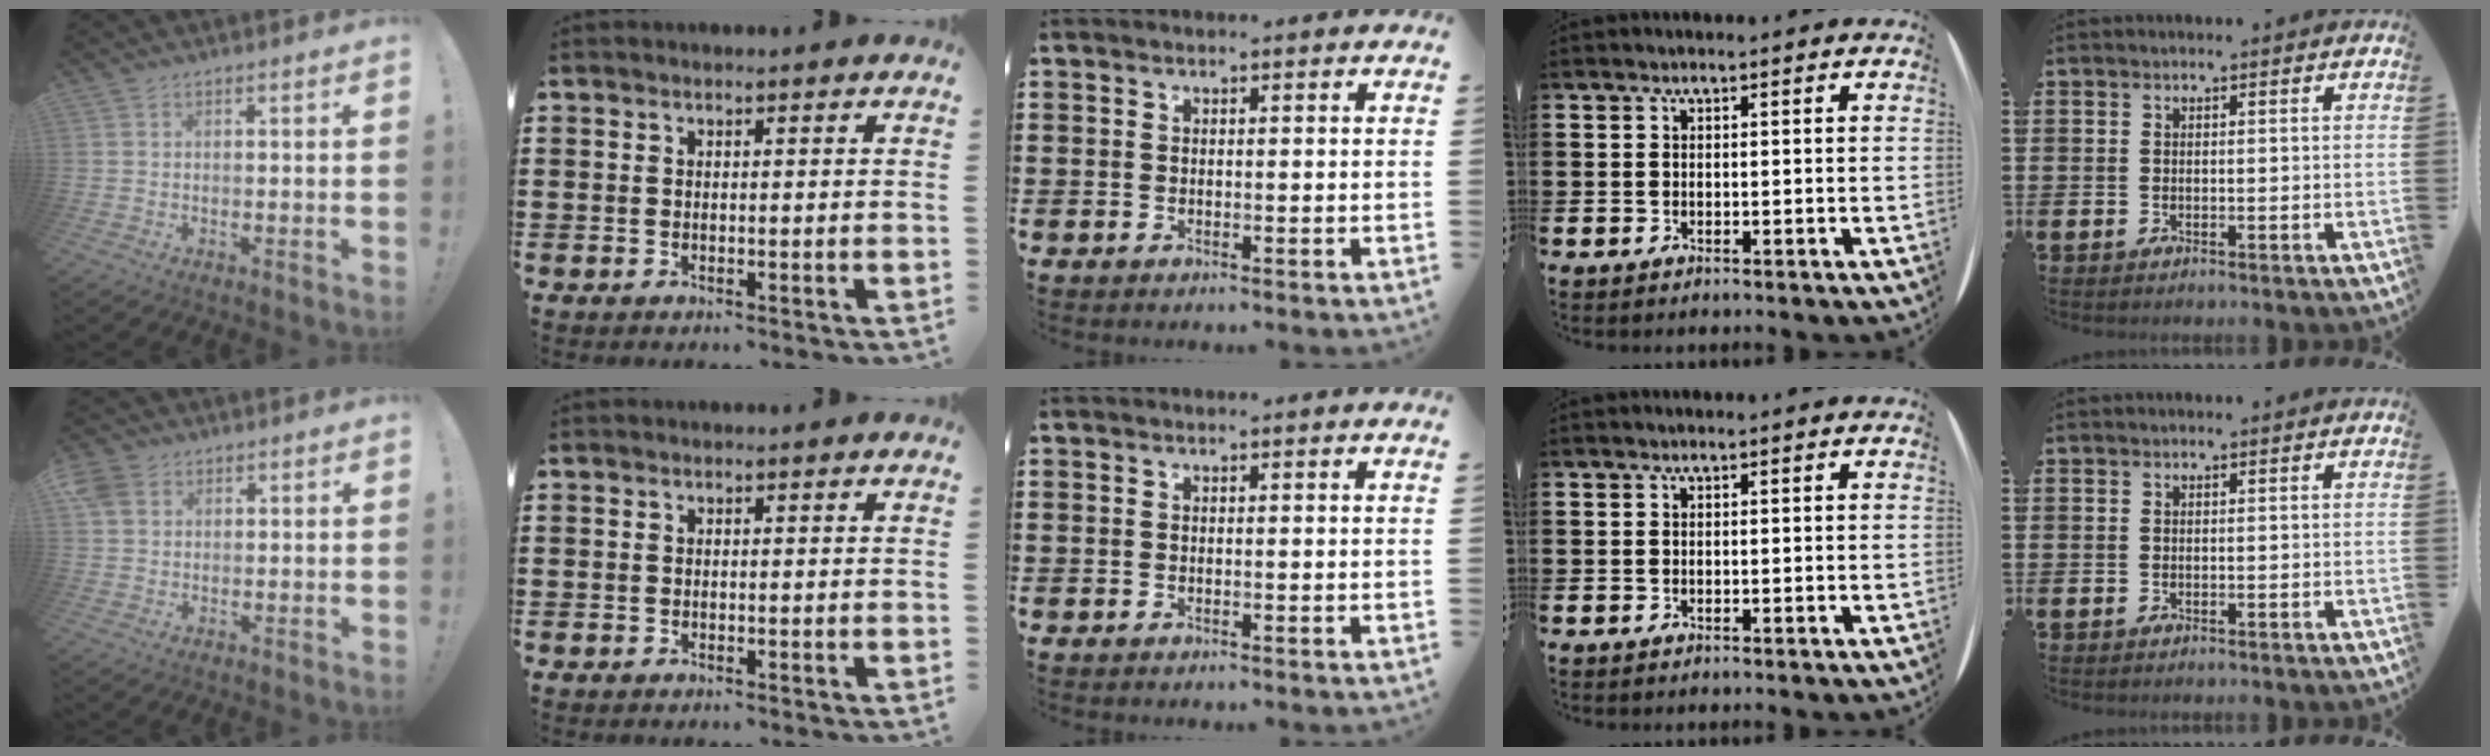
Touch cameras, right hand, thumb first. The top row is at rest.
{"thumb": {"total": 4.6, "force": [2.0, 3.7, 2.0], "torque": [-0.035, 0.003, 0.041]}}